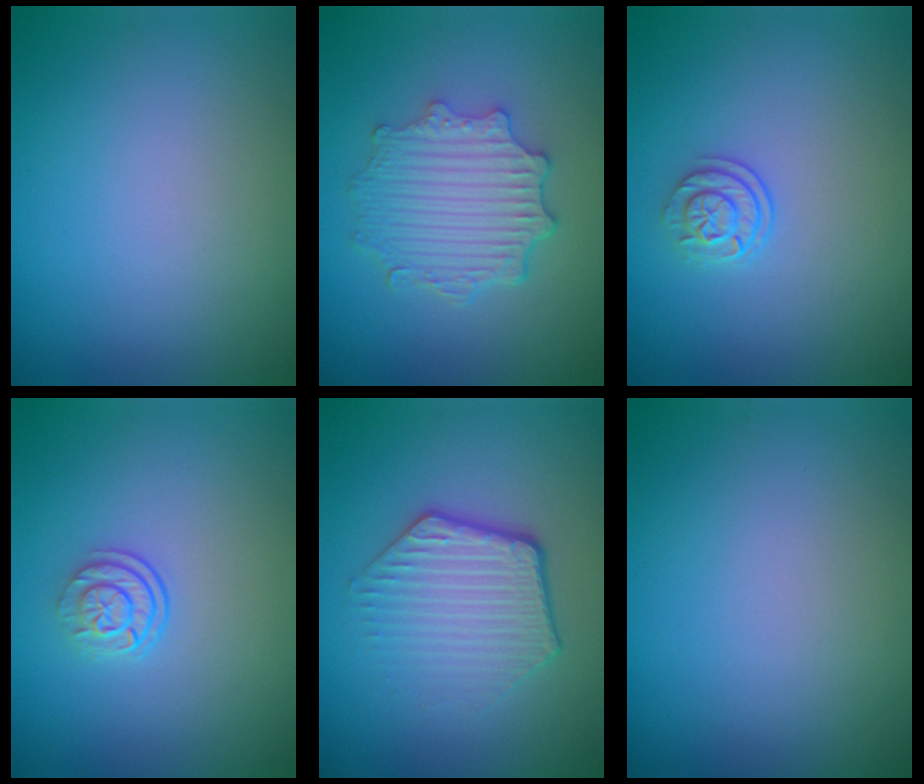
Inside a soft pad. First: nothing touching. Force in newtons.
{"total": 4.6, "press": 3.8, "slide": 2.6}
{"total": 2.2, "press": 1.7, "slide": 1.4}
{"total": 2.5, "press": 1.8, "slide": 1.8}
{"total": 4.3, "press": 3.1, "slide": 2.9}
{"total": 0.0}